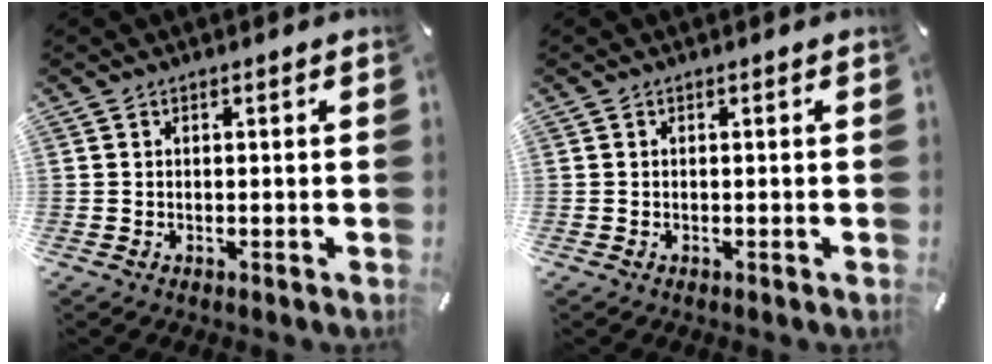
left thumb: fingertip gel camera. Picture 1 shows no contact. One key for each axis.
{"total": 0.0}